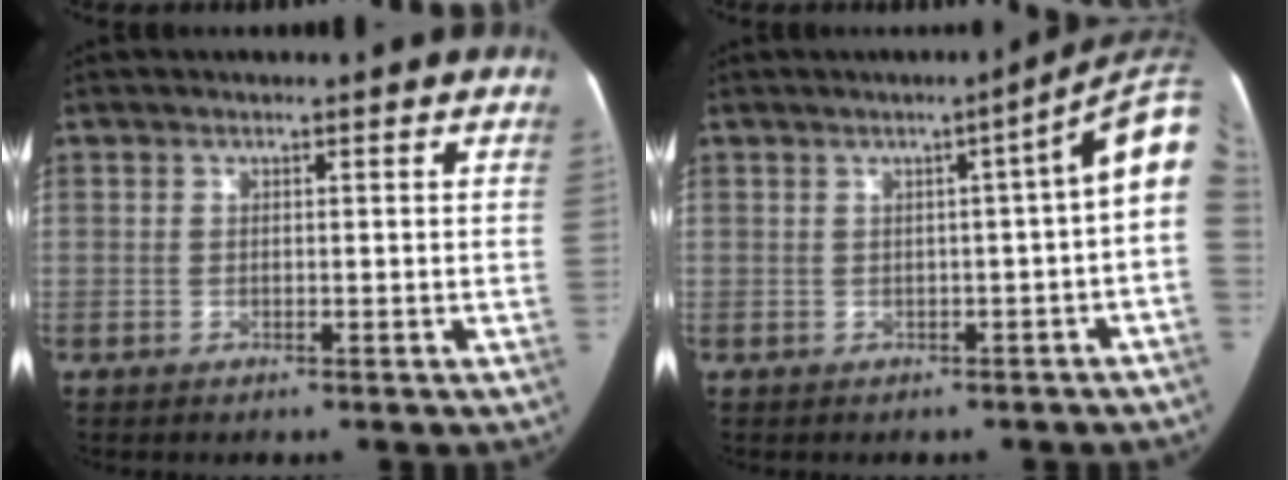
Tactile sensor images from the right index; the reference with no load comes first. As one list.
[{"total": 7.0, "force": [1.9, 0.1, 6.8], "torque": [-0.069, 0.027, 0.006]}]